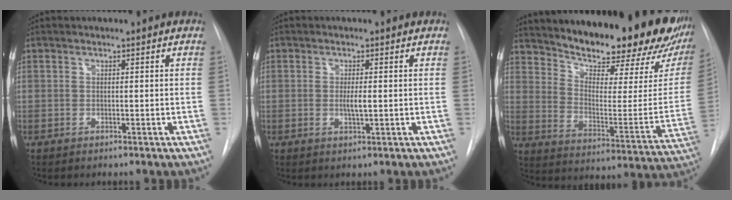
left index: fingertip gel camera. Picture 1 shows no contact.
{"total": 2.2, "force": [-0.4, 0.3, 2.1], "torque": [-0.040, -0.006, -0.009]}
{"total": 27.3, "force": [22.6, 6.0, 14.0], "torque": [-0.225, -0.074, 0.292]}